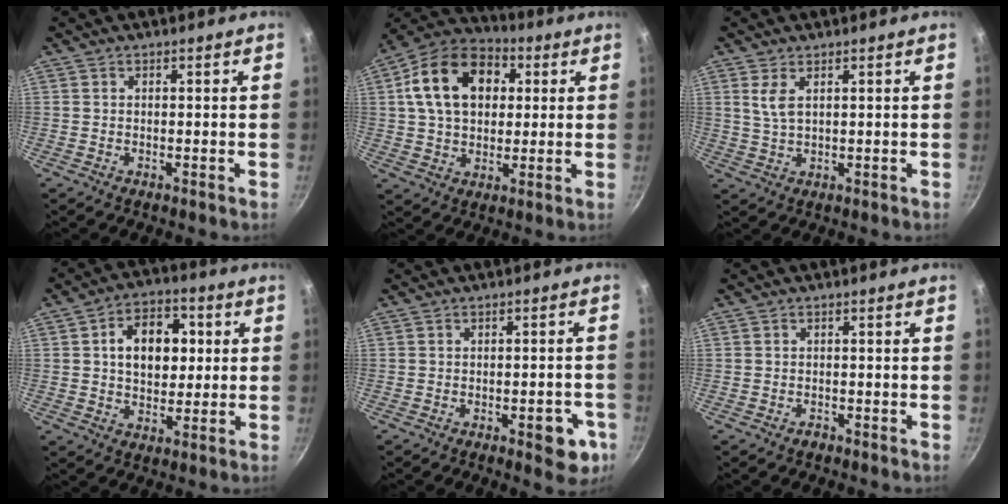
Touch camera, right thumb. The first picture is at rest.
{"total": 17.4, "force": [4.2, 12.3, 11.6], "torque": [-0.175, 0.020, 0.057]}
{"total": 3.7, "force": [1.5, 1.6, 3.0], "torque": [-0.057, -0.011, 0.033]}
{"total": 12.3, "force": [2.1, 8.6, 8.5], "torque": [-0.089, 0.009, 0.026]}
{"total": 7.1, "force": [-2.9, 3.1, 5.7], "torque": [-0.047, 0.018, -0.031]}
{"total": 1.0, "force": [-0.7, 0.5, 0.3], "torque": [-0.005, 0.010, -0.011]}